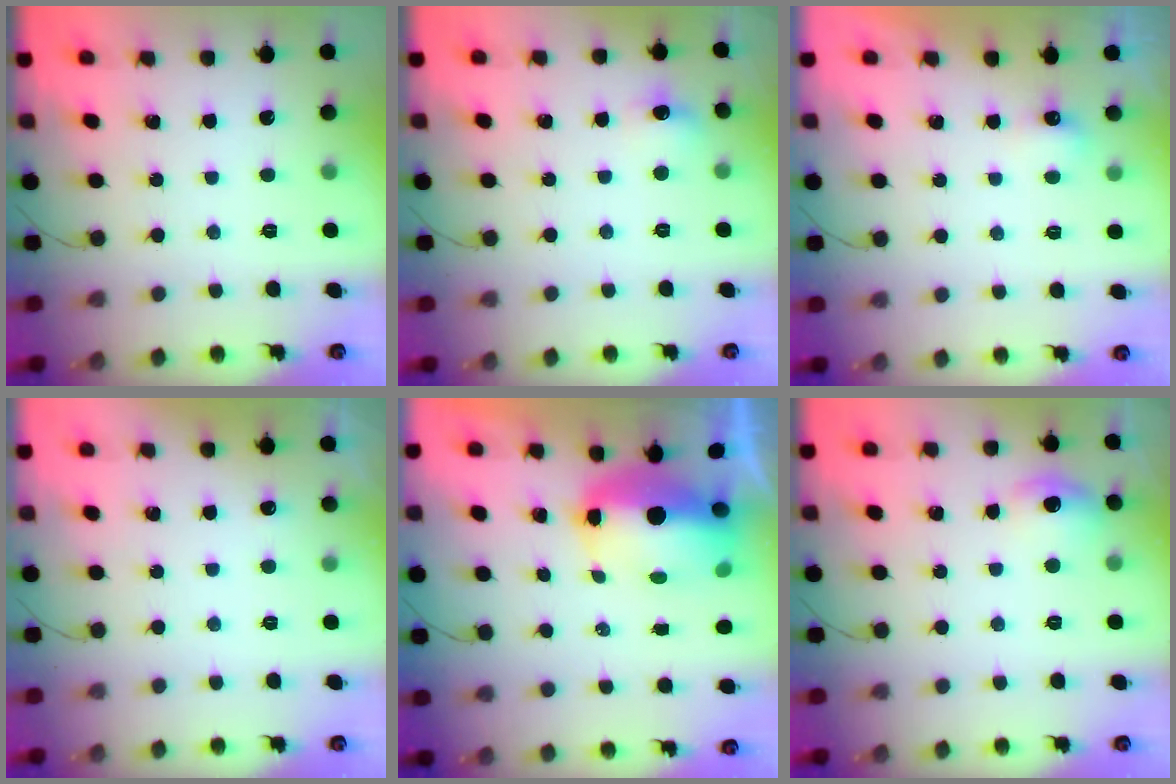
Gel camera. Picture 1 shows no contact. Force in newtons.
{"total": 6.6, "press": 6.4, "slide": 1.8}
{"total": 3.4, "press": 3.3, "slide": 0.8}
{"total": 11.1, "press": 2.1, "slide": 10.9}
{"total": 10.2, "press": 10.1, "slide": 1.7}
{"total": 6.8, "press": 6.6, "slide": 1.7}